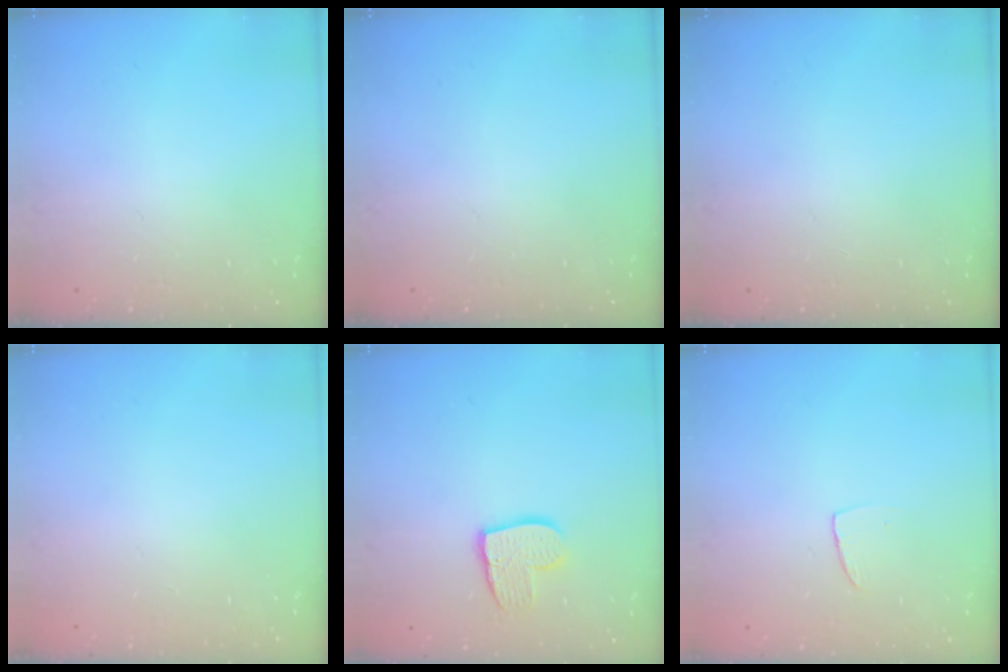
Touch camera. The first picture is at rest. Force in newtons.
{"total": 0.0}
{"total": 0.0}
{"total": 0.0}
{"total": 10.9, "press": 10.9, "slide": 0.9}
{"total": 4.0, "press": 4.0, "slide": 0.3}